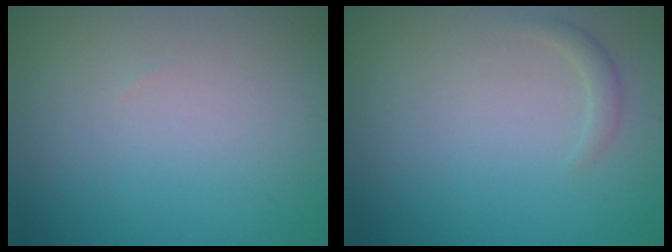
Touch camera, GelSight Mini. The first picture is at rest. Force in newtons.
{"total": 0.9, "press": 0.9, "slide": 0.1}